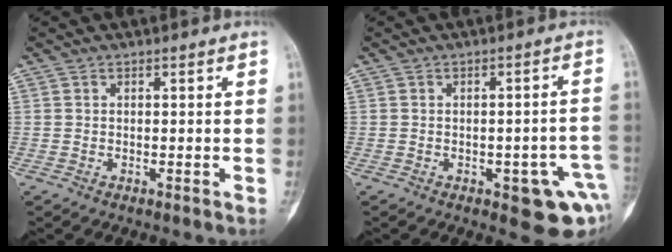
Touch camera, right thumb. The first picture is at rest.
{"total": 9.8, "force": [-3.7, 3.9, 8.2], "torque": [-0.067, 0.022, -0.036]}